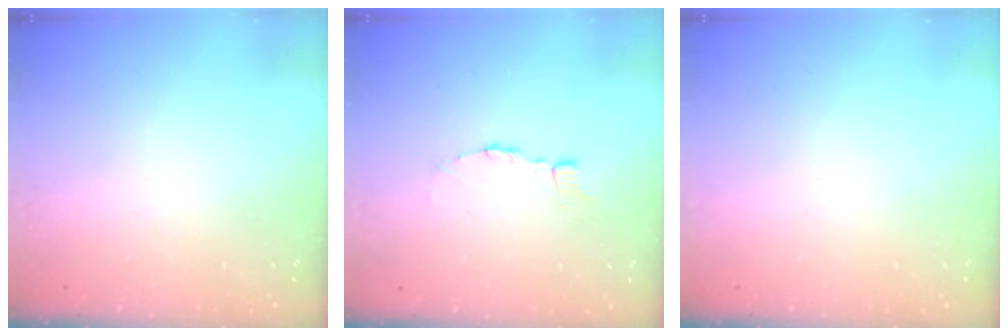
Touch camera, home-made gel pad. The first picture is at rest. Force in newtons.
{"total": 3.2, "press": 3.2, "slide": 0.2}
{"total": 0.0}